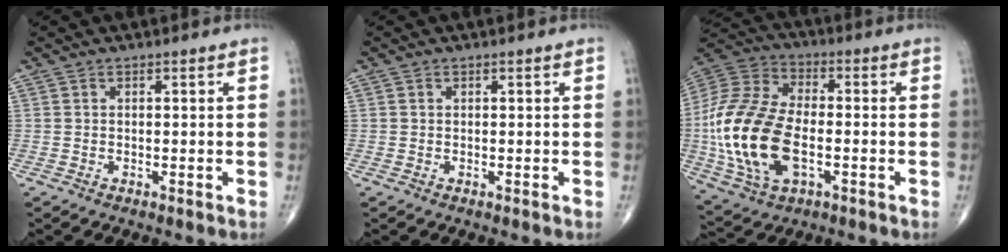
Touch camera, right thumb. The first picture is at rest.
{"total": 0.0}
{"total": 22.1, "force": [-3.5, 12.3, 18.0], "torque": [-0.390, 0.007, -0.062]}